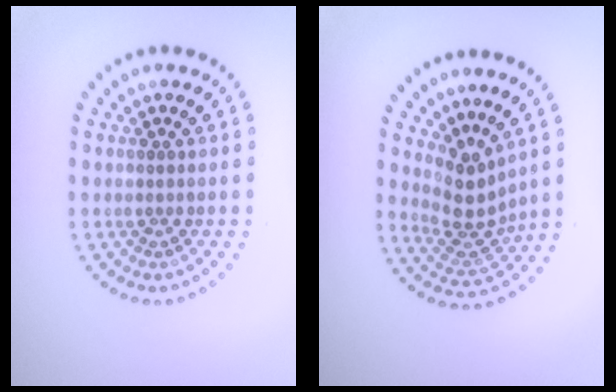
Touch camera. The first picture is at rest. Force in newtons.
{"total": 3.4, "press": 2.7, "slide": 2.1}